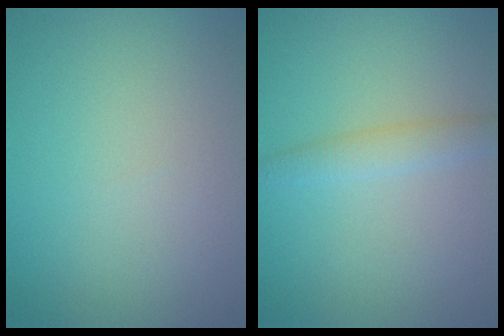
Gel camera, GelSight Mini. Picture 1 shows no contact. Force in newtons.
{"total": 1.8, "press": 1.8, "slide": 0.1}